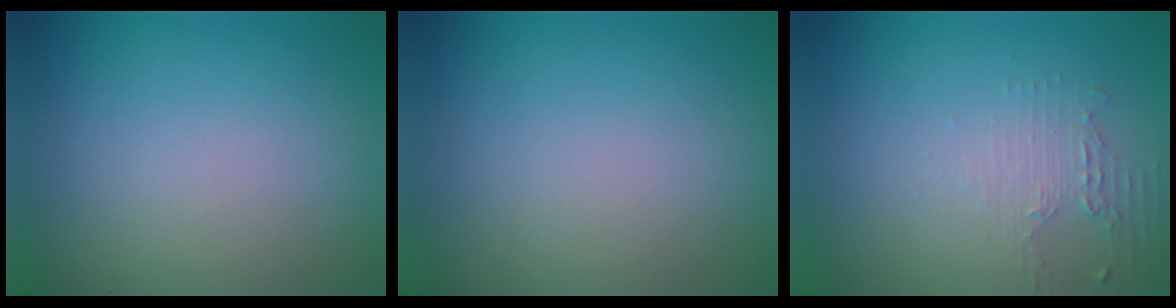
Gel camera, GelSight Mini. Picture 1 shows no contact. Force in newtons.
{"total": 0.0}
{"total": 1.9, "press": 1.3, "slide": 1.4}